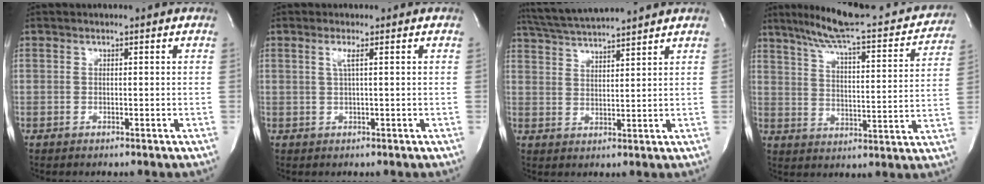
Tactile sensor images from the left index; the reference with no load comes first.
{"total": 1.6, "force": [0.4, -0.3, 1.5], "torque": [-0.034, 0.003, 0.010]}
{"total": 10.3, "force": [9.6, -0.9, 3.7], "torque": [-0.075, 0.023, 0.160]}
{"total": 22.7, "force": [19.8, 3.0, 10.7], "torque": [-0.163, -0.007, 0.260]}